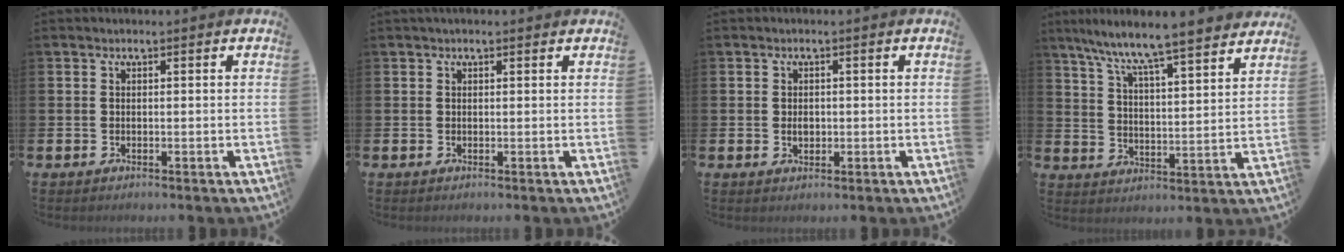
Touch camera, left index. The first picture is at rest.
{"total": 0.7, "force": [0.6, 0.2, 0.3], "torque": [0.005, -0.001, 0.007]}
{"total": 1.6, "force": [0.0, 1.1, 1.1], "torque": [-0.013, 0.004, -0.004]}
{"total": 8.3, "force": [7.9, -0.4, 2.5], "torque": [-0.082, -0.060, 0.134]}